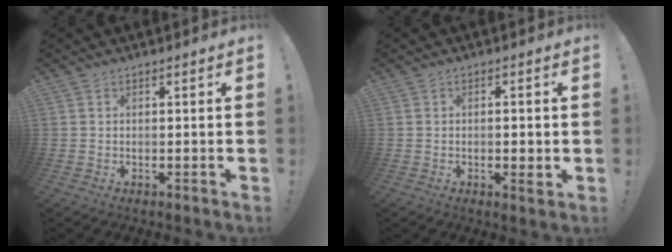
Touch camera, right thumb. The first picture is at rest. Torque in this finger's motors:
{"motor_torque": [0.02, -0.02, 0.08, -0.06, 0.02]}